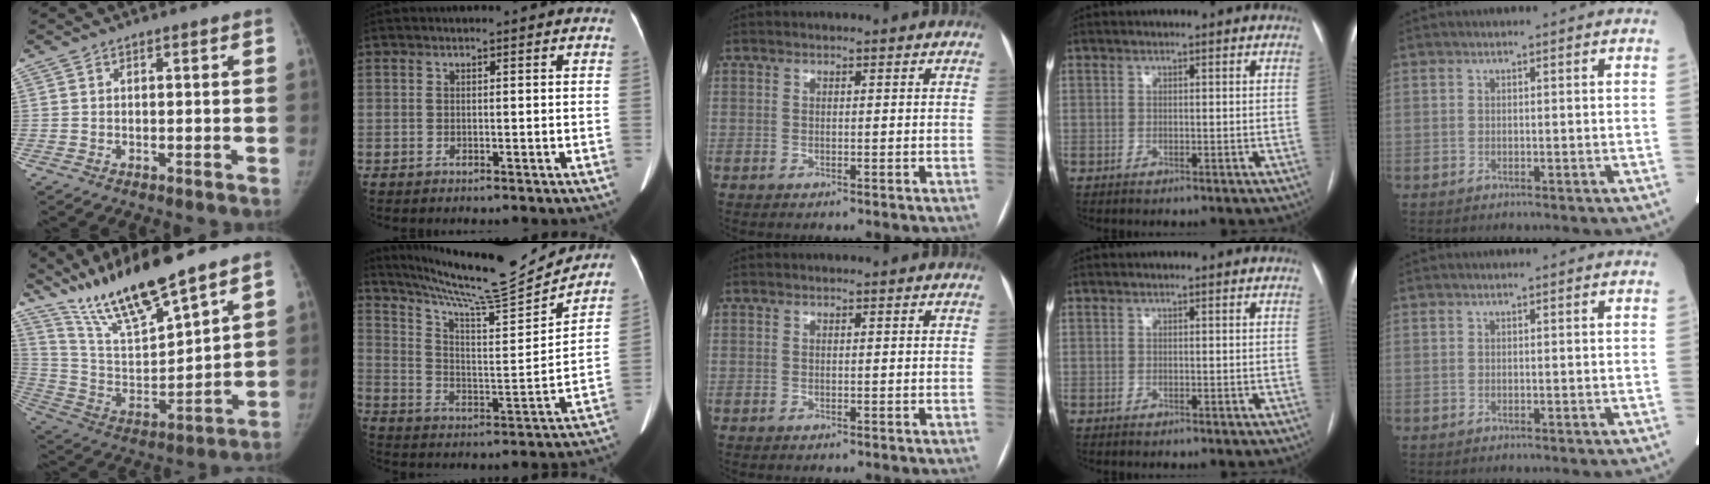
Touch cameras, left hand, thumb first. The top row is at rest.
{"thumb": {"total": 18.3, "force": [14.9, 2.9, 10.1], "torque": [-0.164, -0.078, 0.288]}, "index": {"total": 19.0, "force": [17.9, -0.1, 6.3], "torque": [-0.120, -0.046, 0.275]}}